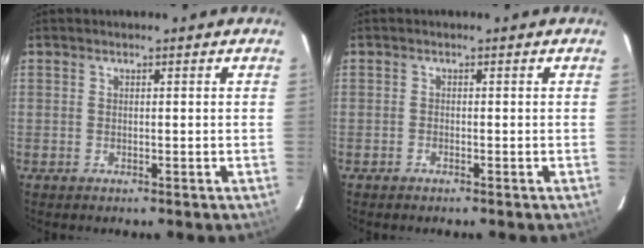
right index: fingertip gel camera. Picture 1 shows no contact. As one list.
[{"total": 0.7, "force": [-0.7, 0.3, 0.0], "torque": [-0.003, 0.002, -0.014]}]